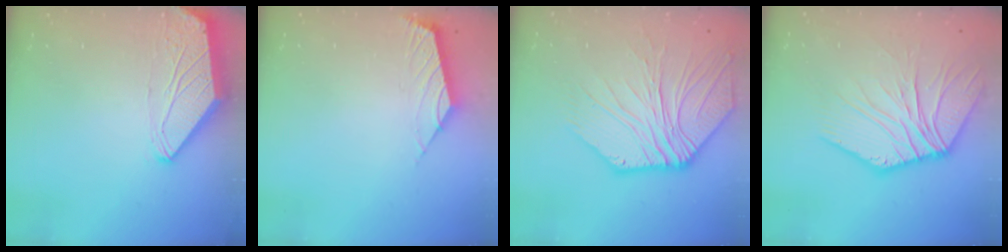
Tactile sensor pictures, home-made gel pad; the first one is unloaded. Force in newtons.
{"total": 2.4, "press": 2.4, "slide": 0.6}
{"total": 10.7, "press": 10.6, "slide": 1.5}
{"total": 10.1, "press": 10.1, "slide": 1.3}